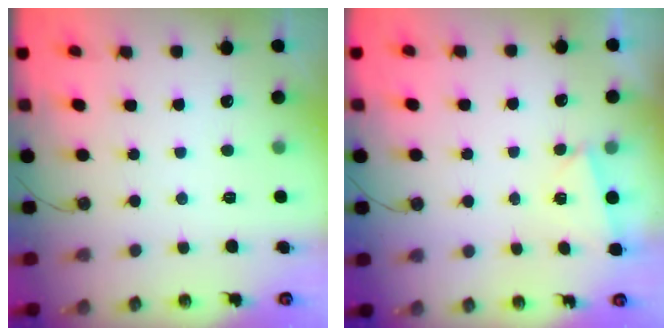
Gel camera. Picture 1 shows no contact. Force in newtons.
{"total": 2.0, "press": 0.9, "slide": 1.8}